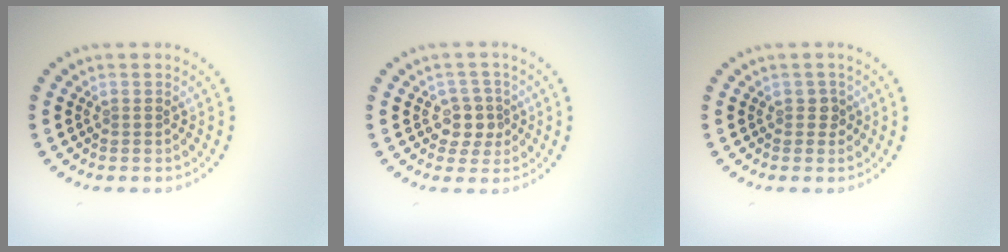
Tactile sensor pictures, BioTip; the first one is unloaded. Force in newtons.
{"total": 2.5, "press": 2.2, "slide": 1.1}
{"total": 1.0, "press": 0.9, "slide": 0.5}